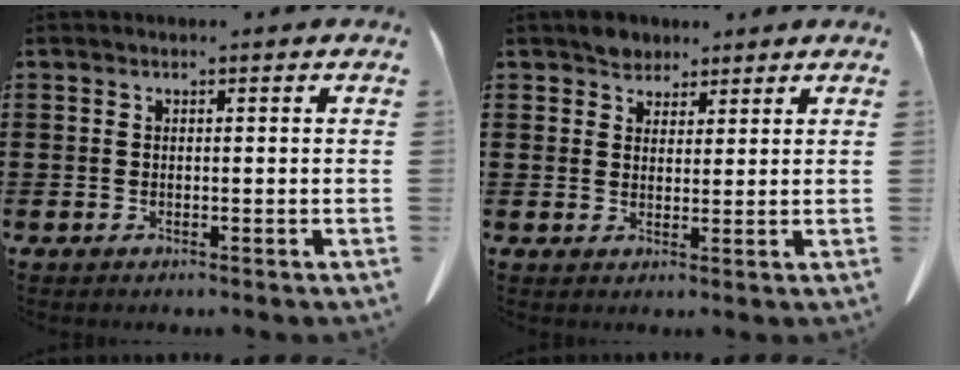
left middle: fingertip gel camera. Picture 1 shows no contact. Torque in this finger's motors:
{"motor_torque": [0.06, -0.05, 0.03, 0.02]}